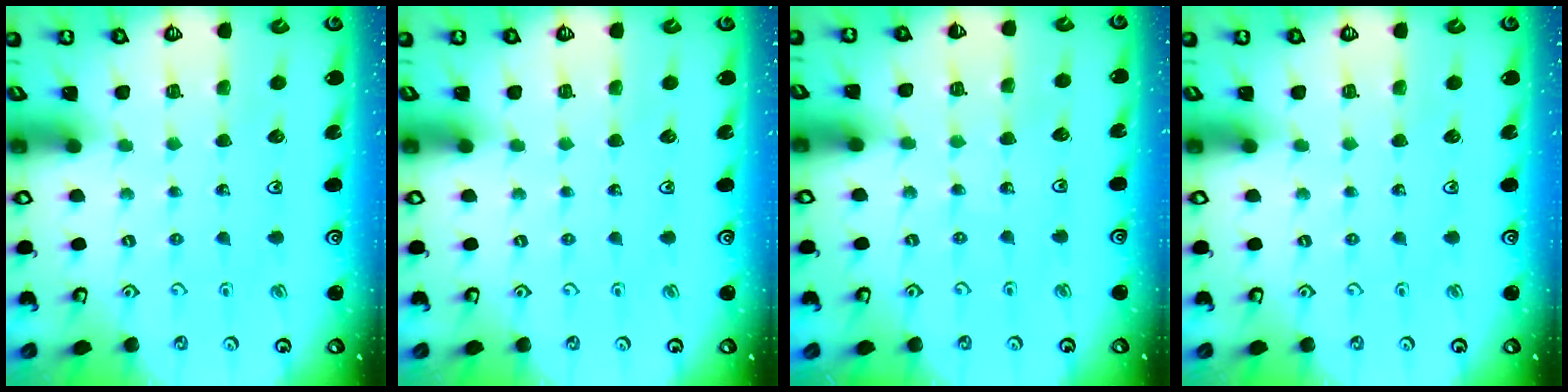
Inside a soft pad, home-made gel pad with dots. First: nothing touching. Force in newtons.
{"total": 0.0}
{"total": 5.5, "press": 5.4, "slide": 0.7}
{"total": 0.0}